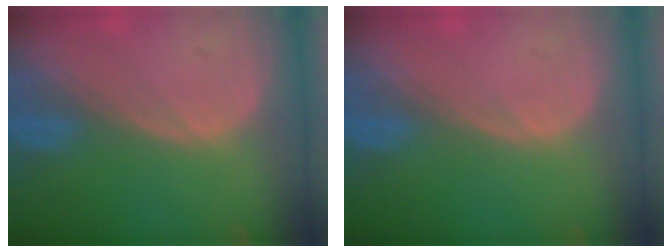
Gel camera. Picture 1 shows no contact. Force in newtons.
{"total": 0.0}